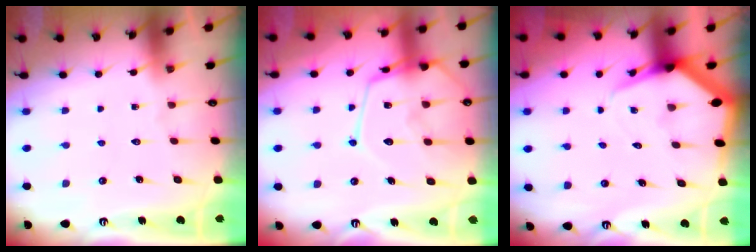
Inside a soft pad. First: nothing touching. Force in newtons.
{"total": 15.6, "press": 15.6, "slide": 1.5}
{"total": 5.7, "press": 5.7, "slide": 0.5}